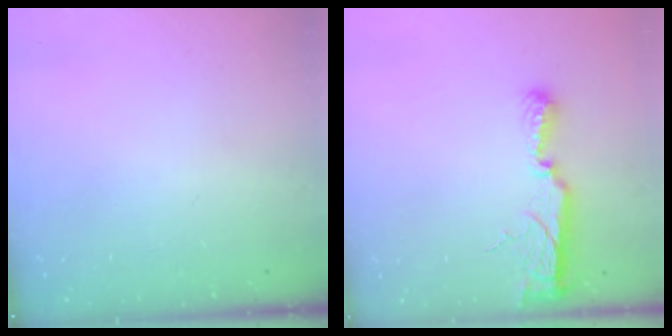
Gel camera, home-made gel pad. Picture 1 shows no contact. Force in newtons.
{"total": 8.1, "press": 8.1, "slide": 0.7}